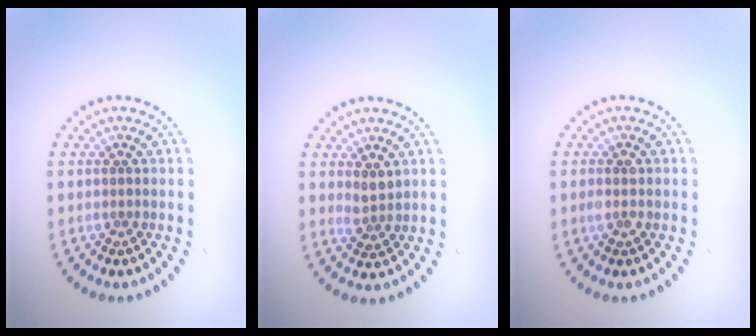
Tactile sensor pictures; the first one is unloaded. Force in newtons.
{"total": 1.6, "press": 1.4, "slide": 0.8}
{"total": 1.0, "press": 1.0, "slide": 0.1}